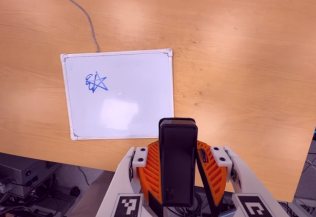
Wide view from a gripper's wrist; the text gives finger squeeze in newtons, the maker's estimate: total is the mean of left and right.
{"total": 5.8, "left": 4.2, "right": 7.5}